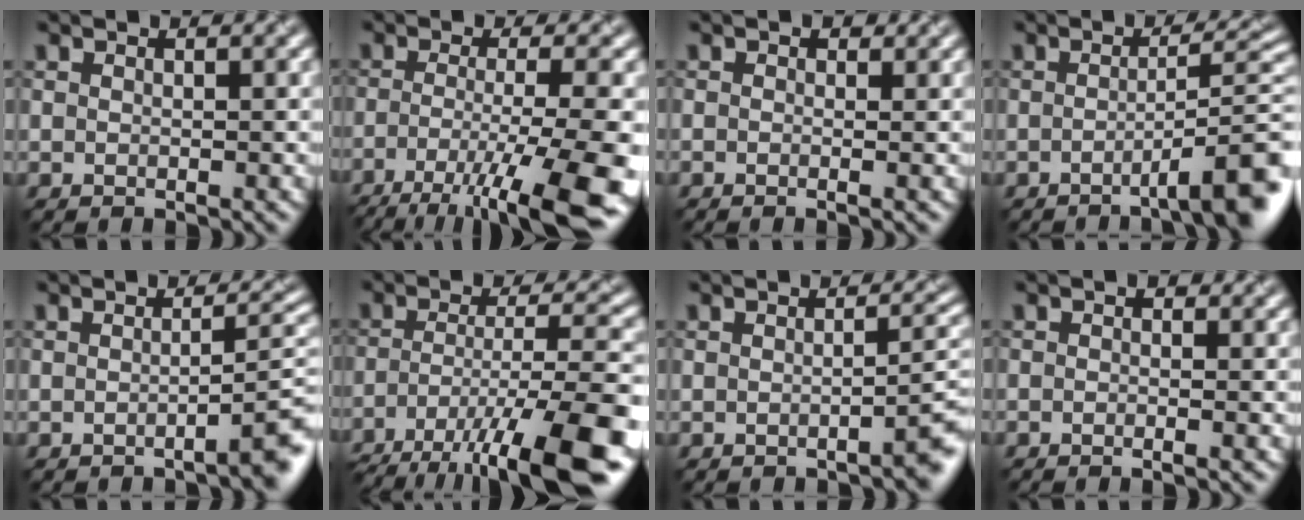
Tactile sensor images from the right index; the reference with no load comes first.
{"total": 11.2, "force": [-6.7, 2.2, 8.8], "torque": [-0.136, -0.002, -0.100]}
{"total": 1.1, "force": [0.0, 0.6, 0.9], "torque": [-0.010, 0.004, -0.015]}
{"total": 6.5, "force": [-3.1, 0.8, 5.7], "torque": [-0.064, 0.019, -0.049]}
{"total": 4.4, "force": [-1.9, 0.6, 3.9], "torque": [-0.035, 0.013, -0.030]}
{"total": 12.0, "force": [-7.7, 2.7, 8.8], "torque": [-0.153, 0.004, -0.120]}
{"total": 3.4, "force": [-1.6, 0.6, 2.9], "torque": [-0.019, 0.013, -0.024]}
{"total": 2.1, "force": [-0.3, 1.2, 1.6], "torque": [0.007, 0.007, -0.026]}